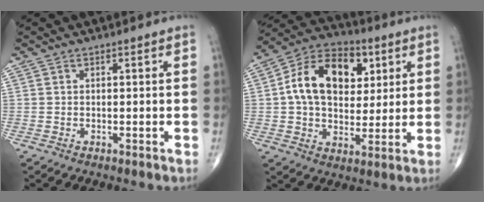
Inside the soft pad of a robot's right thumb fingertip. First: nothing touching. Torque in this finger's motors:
{"motor_torque": [1.48, 1.61, 1.04, -0.03, 0.12]}